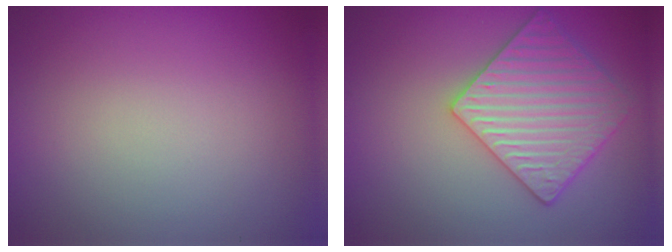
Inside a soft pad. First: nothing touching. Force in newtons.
{"total": 4.9, "press": 4.5, "slide": 1.9}